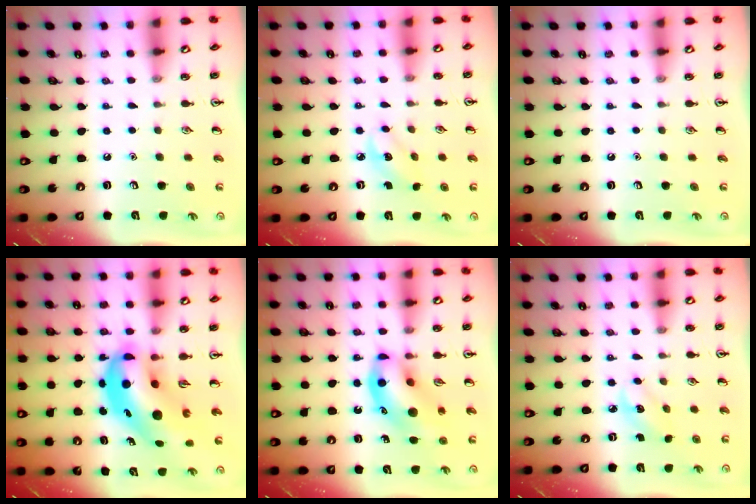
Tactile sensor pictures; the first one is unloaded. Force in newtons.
{"total": 2.8, "press": 2.7, "slide": 0.8}
{"total": 0.0}
{"total": 11.4, "press": 10.9, "slide": 3.2}
{"total": 13.3, "press": 12.8, "slide": 3.4}
{"total": 2.8, "press": 2.7, "slide": 0.9}